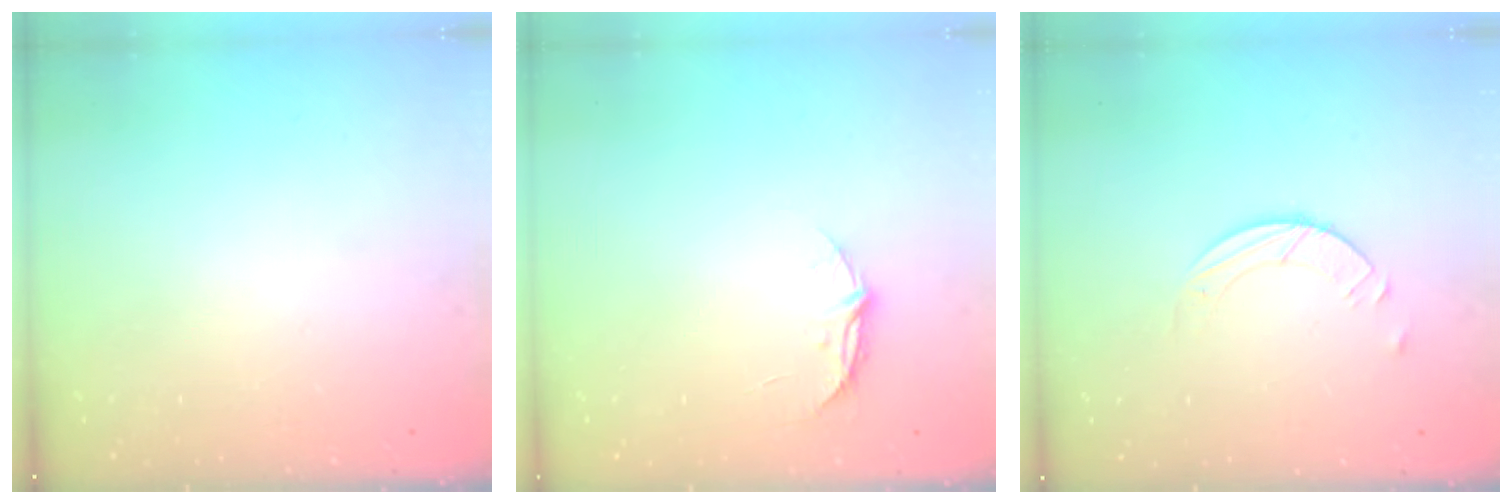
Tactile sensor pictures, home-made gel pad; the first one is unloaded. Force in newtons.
{"total": 5.3, "press": 5.3, "slide": 0.5}
{"total": 3.8, "press": 3.7, "slide": 0.4}